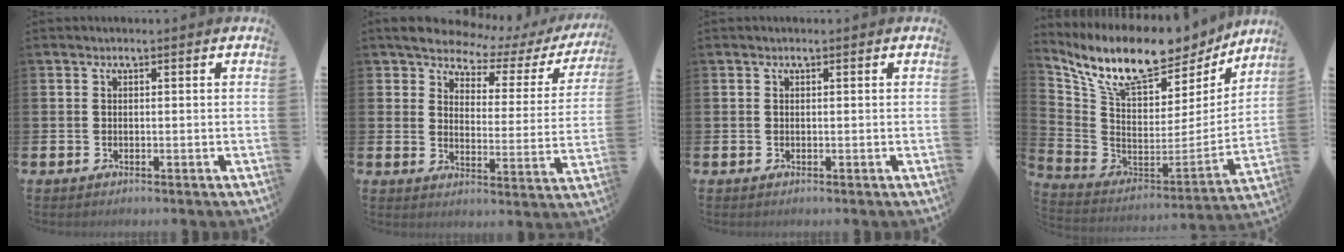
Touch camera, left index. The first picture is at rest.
{"total": 6.5, "force": [5.8, 2.2, 1.9], "torque": [-0.053, -0.043, 0.095]}
{"total": 0.0}
{"total": 11.9, "force": [9.7, 4.4, 5.3], "torque": [-0.135, -0.062, 0.171]}